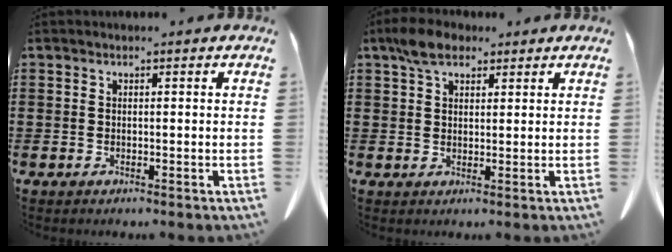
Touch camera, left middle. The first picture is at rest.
{"total": 4.7, "force": [3.3, 2.4, 2.3], "torque": [-0.049, 0.007, 0.059]}